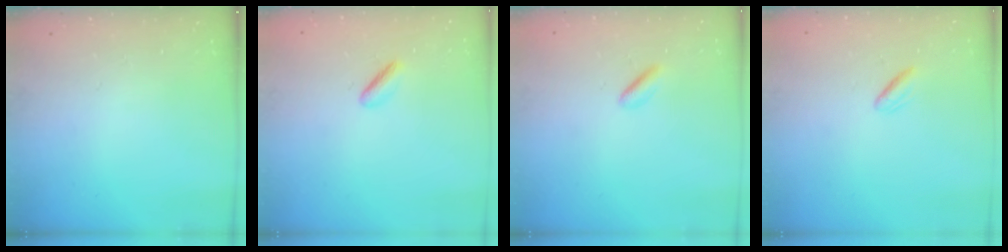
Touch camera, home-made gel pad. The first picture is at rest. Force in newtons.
{"total": 2.2, "press": 1.9, "slide": 1.1}
{"total": 2.4, "press": 2.3, "slide": 0.6}
{"total": 2.0, "press": 1.7, "slide": 1.1}